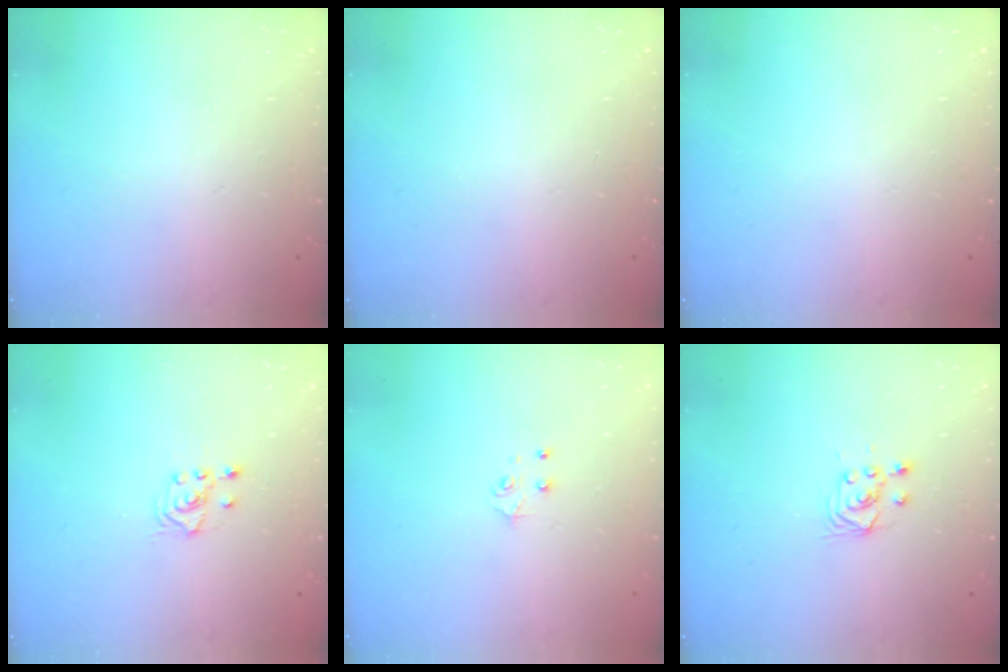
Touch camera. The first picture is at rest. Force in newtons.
{"total": 0.0}
{"total": 0.0}
{"total": 2.1, "press": 2.0, "slide": 0.8}
{"total": 3.7, "press": 3.7, "slide": 0.4}
{"total": 2.9, "press": 2.7, "slide": 1.0}